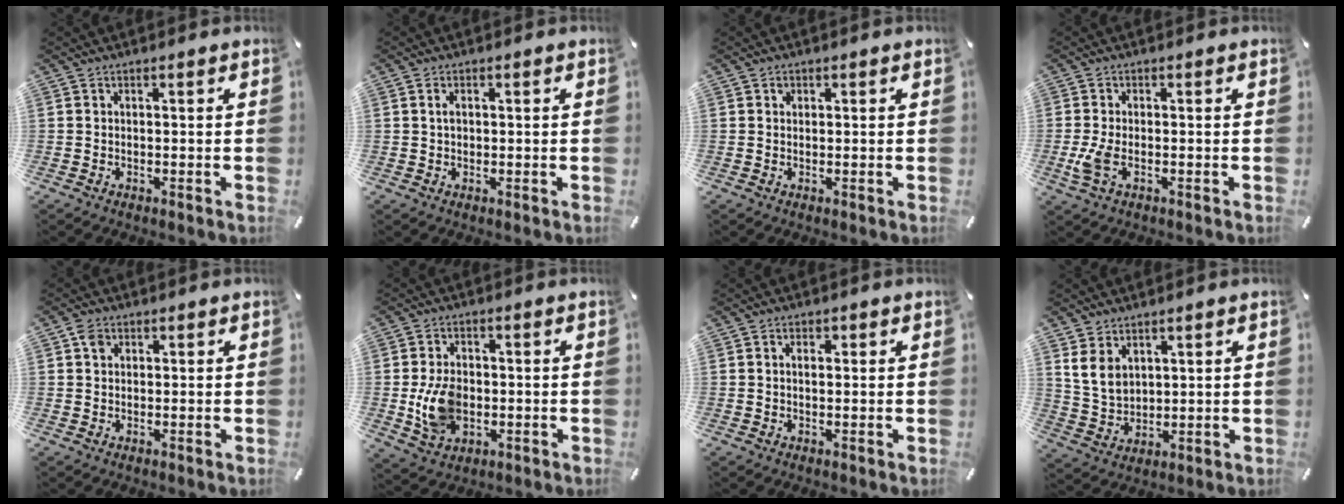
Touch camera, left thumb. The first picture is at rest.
{"total": 1.6, "force": [0.4, 1.2, 1.0], "torque": [-0.022, 0.007, 0.005]}
{"total": 0.9, "force": [0.4, 0.8, 0.2], "torque": [0.004, 0.002, 0.004]}
{"total": 4.3, "force": [-1.0, 2.0, 3.6], "torque": [-0.085, -0.004, -0.020]}
{"total": 2.5, "force": [0.7, 2.1, 1.2], "torque": [-0.017, 0.003, 0.011]}
{"total": 9.9, "force": [-1.1, 7.3, 6.5], "torque": [-0.133, 0.002, -0.019]}
{"total": 2.1, "force": [0.4, 1.4, 1.4], "torque": [-0.022, 0.007, 0.004]}
{"total": 6.8, "force": [3.4, 5.2, 2.7], "torque": [-0.073, -0.008, 0.061]}